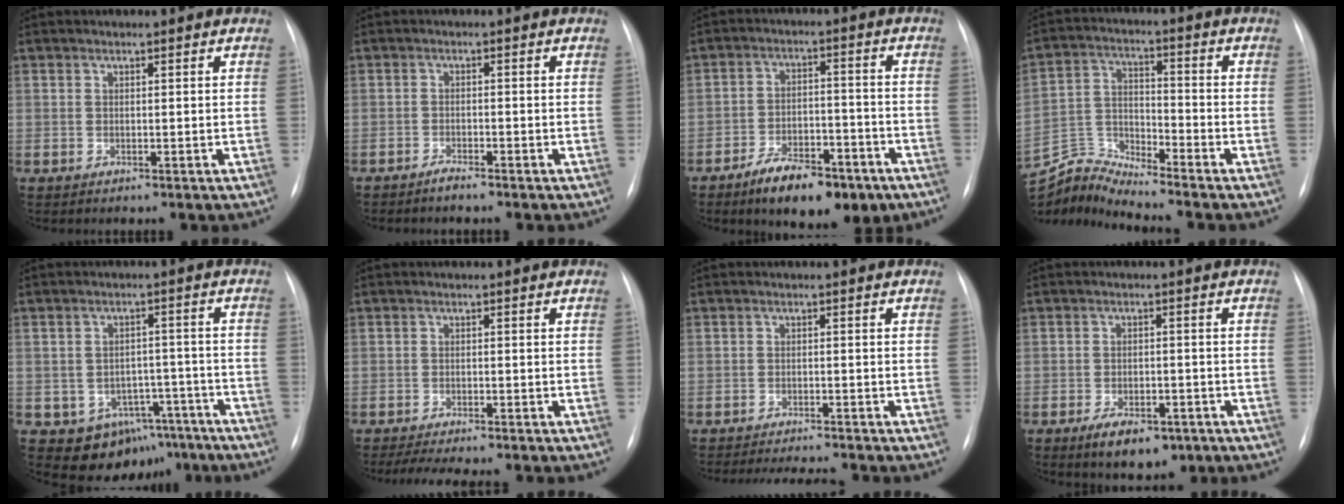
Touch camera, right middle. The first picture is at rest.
{"total": 1.5, "force": [-1.4, 0.1, 0.5], "torque": [-0.014, -0.002, -0.024]}
{"total": 11.8, "force": [-7.8, 4.6, 7.6], "torque": [-0.117, 0.004, -0.120]}
{"total": 8.1, "force": [-7.9, -1.5, -0.6], "torque": [-0.004, 0.017, -0.154]}
{"total": 9.2, "force": [-5.4, 6.8, 3.1], "torque": [-0.026, 0.032, -0.064]}
{"total": 8.4, "force": [-7.2, 1.2, 4.1], "torque": [-0.058, -0.007, -0.104]}
{"total": 6.6, "force": [-6.2, 0.2, 2.3], "torque": [-0.030, -0.009, -0.092]}
{"total": 7.5, "force": [-4.8, 3.7, 4.5], "torque": [-0.068, -0.001, -0.067]}